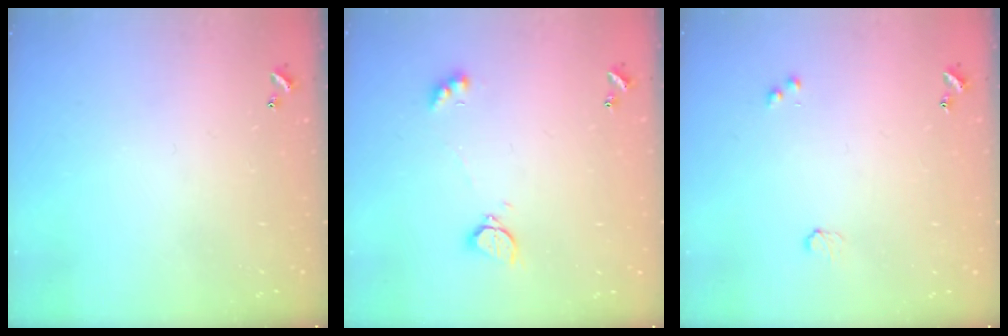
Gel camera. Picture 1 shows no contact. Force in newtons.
{"total": 2.1, "press": 2.0, "slide": 0.5}
{"total": 1.8, "press": 1.8, "slide": 0.4}